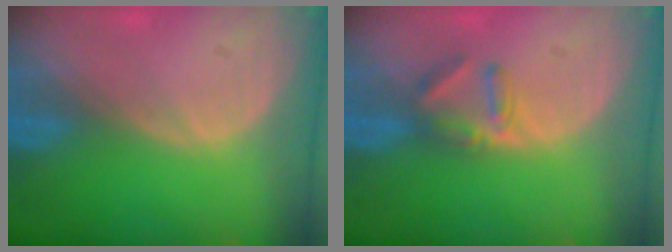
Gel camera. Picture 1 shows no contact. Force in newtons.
{"total": 3.7, "press": 3.6, "slide": 1.0}